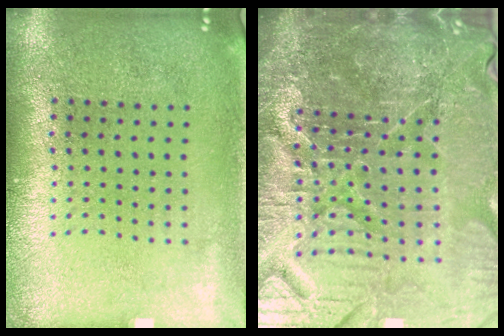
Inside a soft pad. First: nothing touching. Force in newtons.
{"total": 6.8, "press": 6.1, "slide": 3.0}